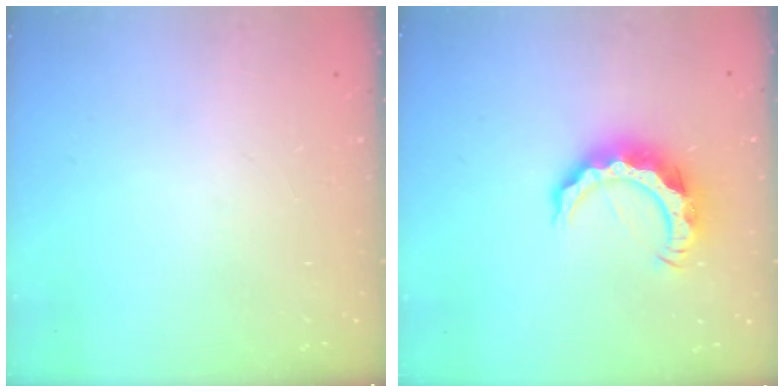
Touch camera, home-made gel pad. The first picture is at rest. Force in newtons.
{"total": 10.5, "press": 10.4, "slide": 1.2}